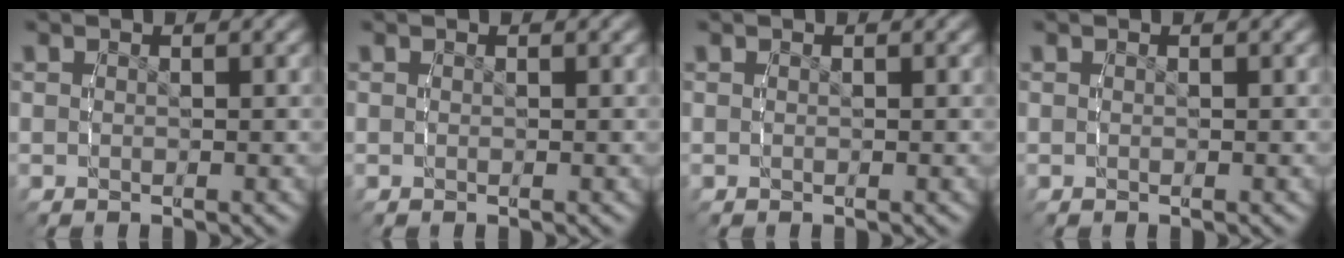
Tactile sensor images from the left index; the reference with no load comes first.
{"total": 0.0}
{"total": 0.0}
{"total": 0.0}